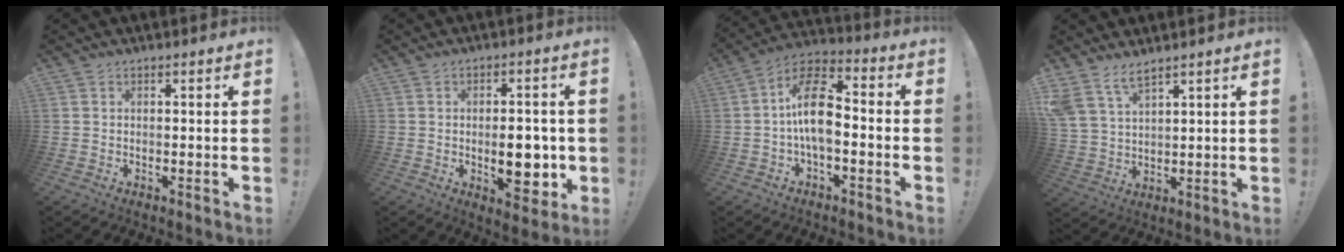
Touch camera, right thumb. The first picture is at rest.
{"total": 10.8, "force": [-1.5, 5.7, 9.0], "torque": [-0.110, 0.003, -0.020]}
{"total": 13.4, "force": [-0.8, 7.1, 11.3], "torque": [-0.201, 0.020, -0.014]}
{"total": 7.0, "force": [5.7, 2.4, 3.3], "torque": [-0.078, -0.023, 0.112]}